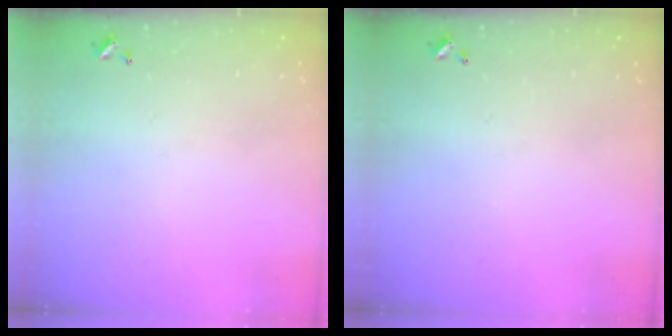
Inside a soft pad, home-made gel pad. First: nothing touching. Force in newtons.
{"total": 0.0}